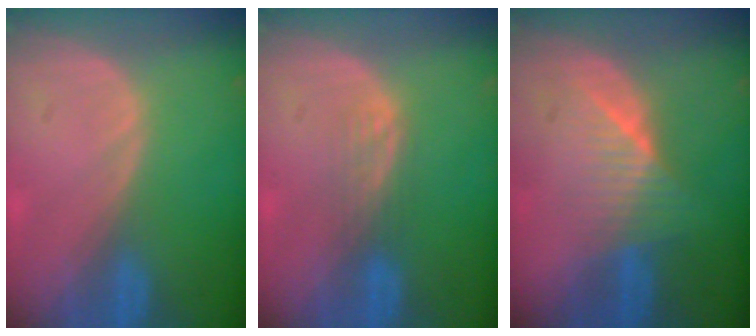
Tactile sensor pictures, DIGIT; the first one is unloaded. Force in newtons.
{"total": 2.4, "press": 2.3, "slide": 0.4}
{"total": 6.1, "press": 5.7, "slide": 2.1}